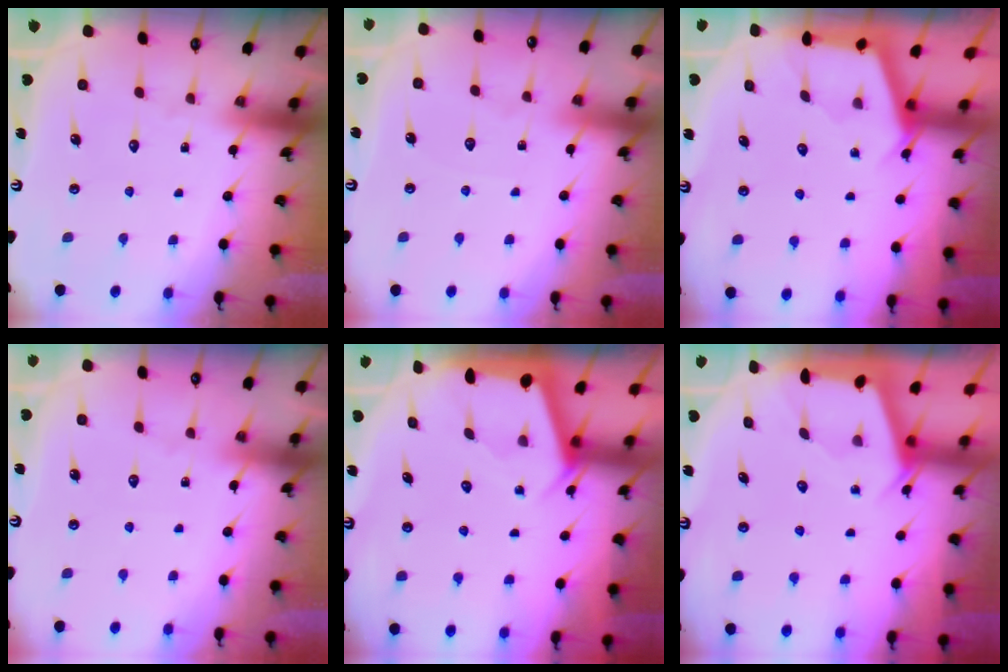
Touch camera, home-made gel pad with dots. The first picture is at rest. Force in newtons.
{"total": 3.4, "press": 3.4, "slide": 0.5}
{"total": 2.5, "press": 2.5, "slide": 0.3}
{"total": 2.4, "press": 2.4, "slide": 0.4}
{"total": 2.4, "press": 2.4, "slide": 0.3}
{"total": 2.2, "press": 2.2, "slide": 0.3}